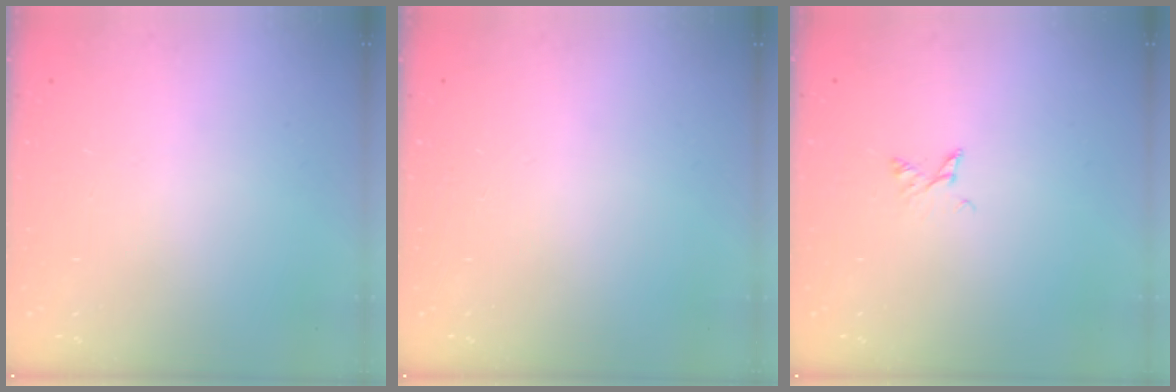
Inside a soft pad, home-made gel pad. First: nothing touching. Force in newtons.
{"total": 0.0}
{"total": 3.1, "press": 3.1, "slide": 0.2}